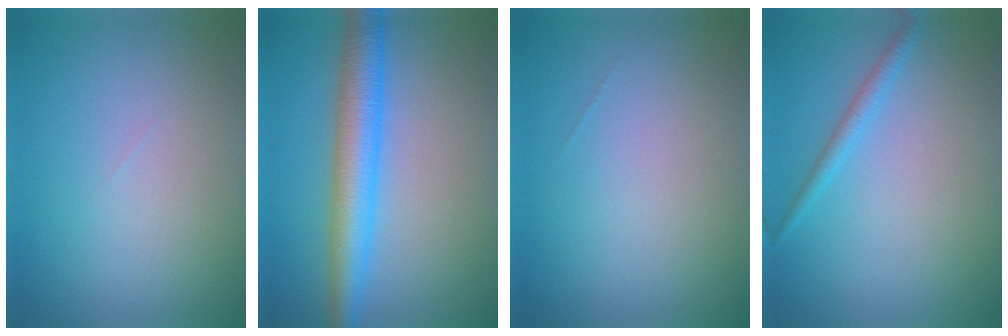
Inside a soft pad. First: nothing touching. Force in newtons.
{"total": 5.7, "press": 5.7, "slide": 0.0}
{"total": 0.0}
{"total": 1.5, "press": 1.5, "slide": 0.1}